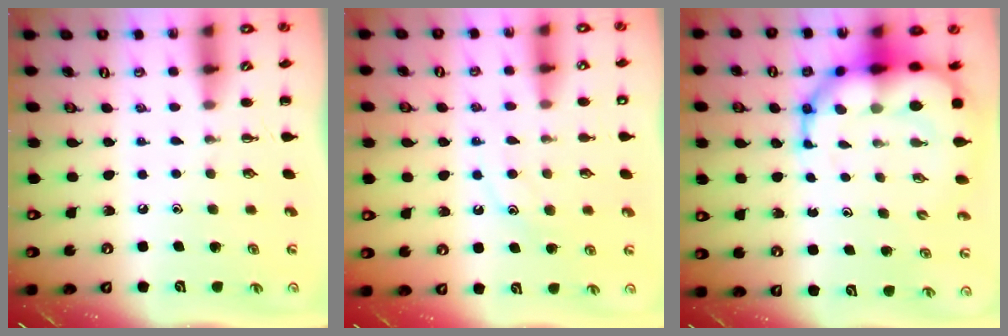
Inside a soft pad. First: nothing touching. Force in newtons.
{"total": 11.8, "press": 11.7, "slide": 1.4}
{"total": 13.4, "press": 12.9, "slide": 3.6}